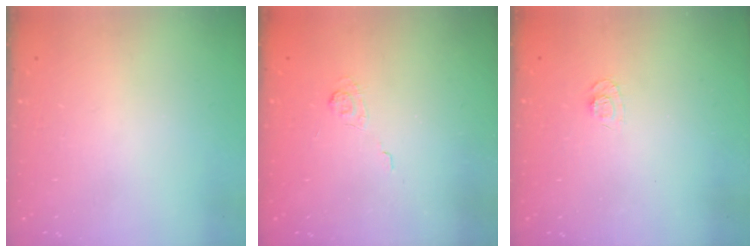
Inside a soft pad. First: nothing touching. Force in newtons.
{"total": 2.0, "press": 1.3, "slide": 1.5}
{"total": 5.2, "press": 5.1, "slide": 1.2}